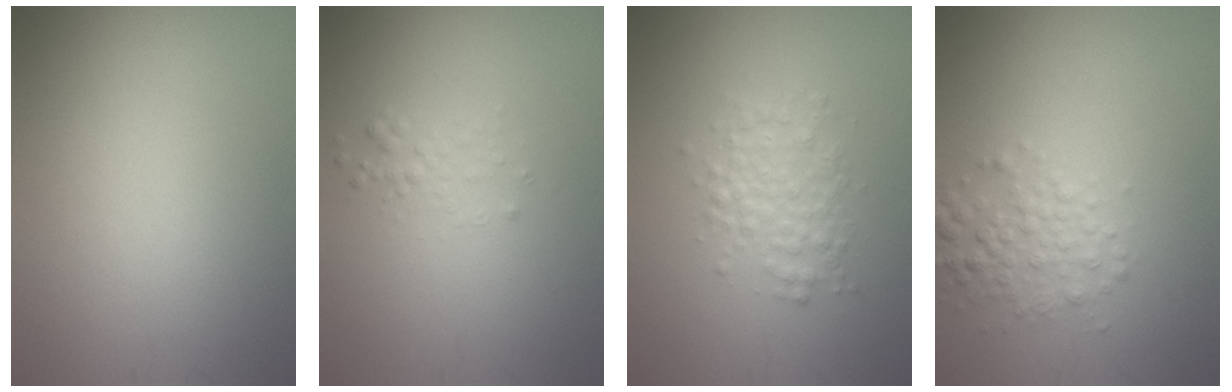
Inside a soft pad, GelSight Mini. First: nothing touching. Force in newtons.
{"total": 1.1, "press": 1.1, "slide": 0.1}
{"total": 2.7, "press": 2.7, "slide": 0.0}
{"total": 2.7, "press": 2.7, "slide": 0.0}